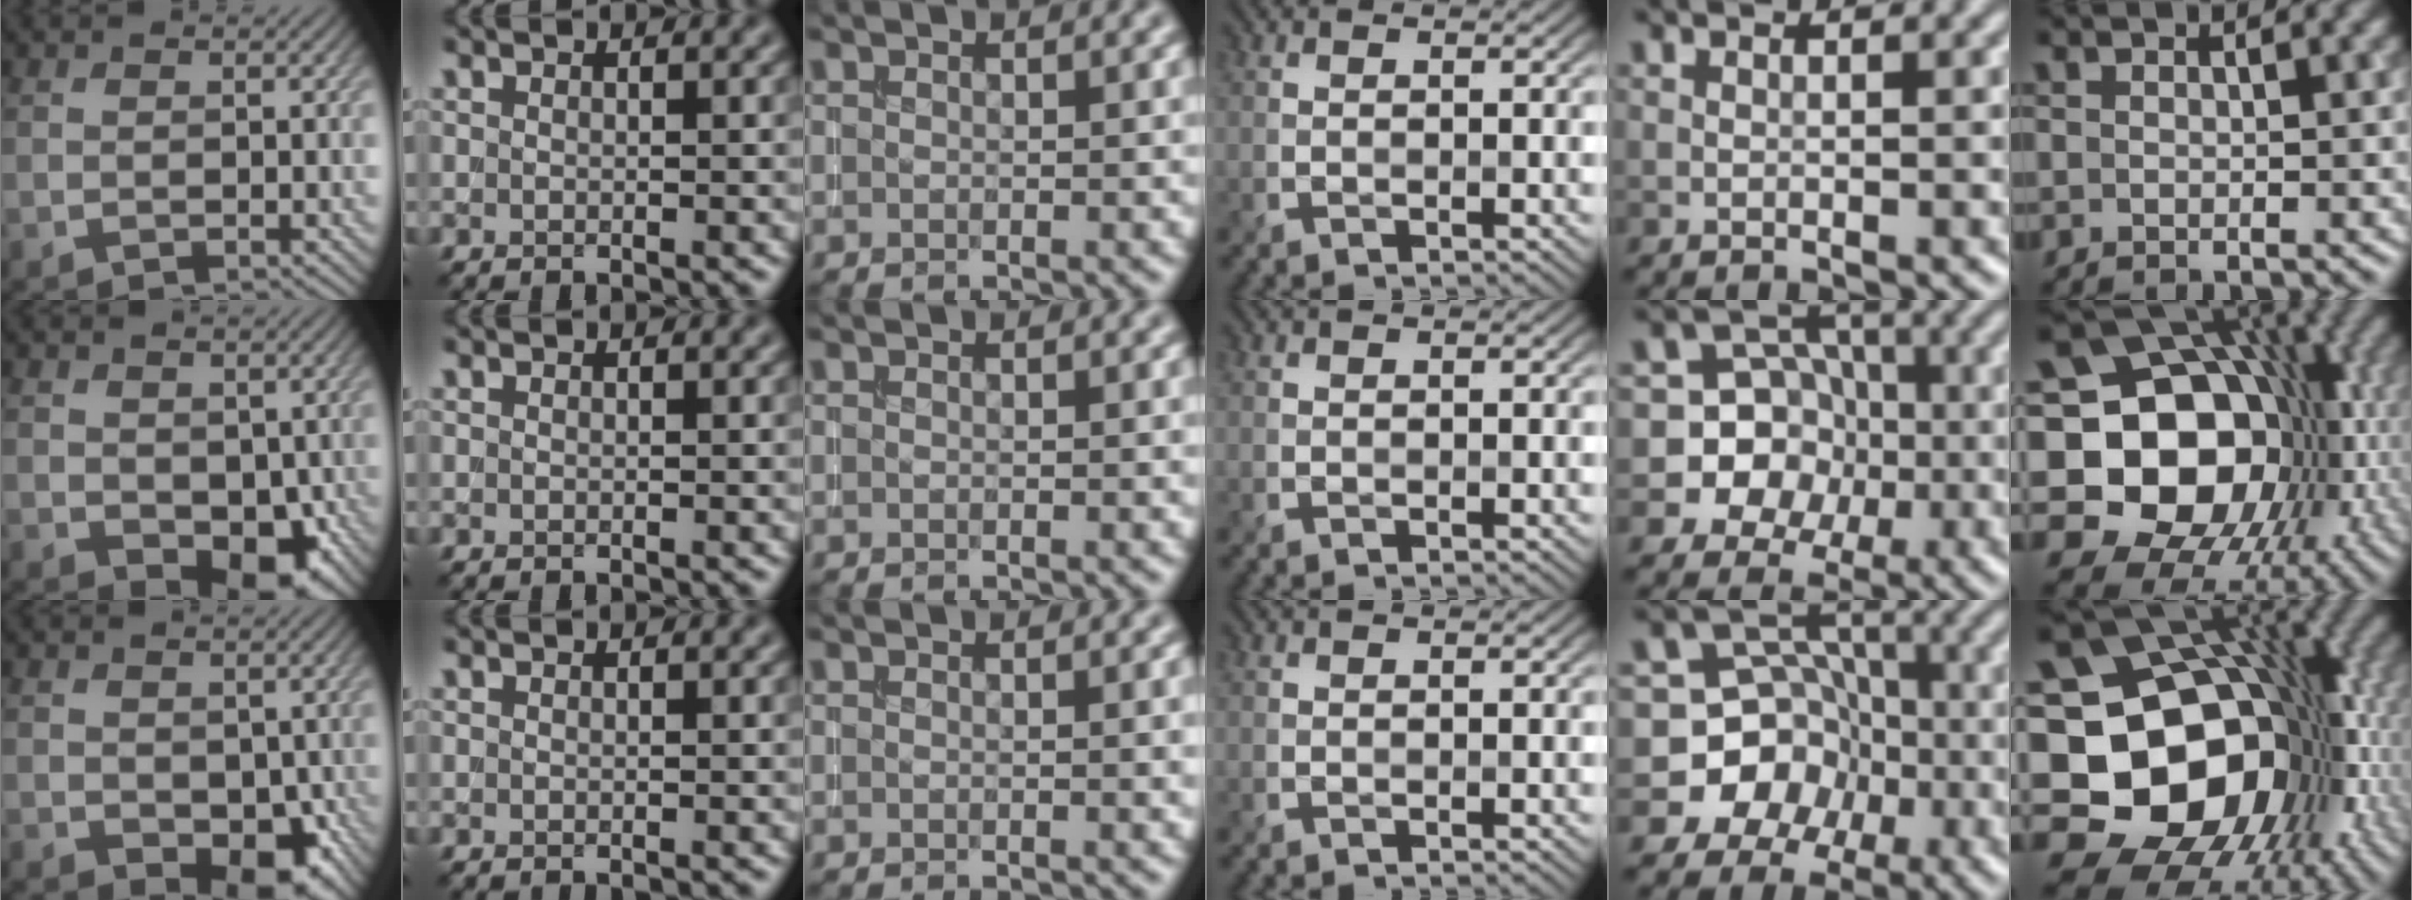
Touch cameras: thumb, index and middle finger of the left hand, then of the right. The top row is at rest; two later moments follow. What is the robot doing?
{"motion": "extract", "object": "drawer"}